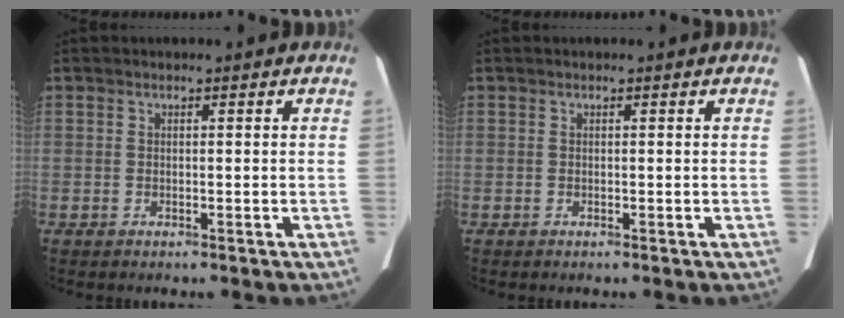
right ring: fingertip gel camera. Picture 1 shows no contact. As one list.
[{"total": 0.0}]